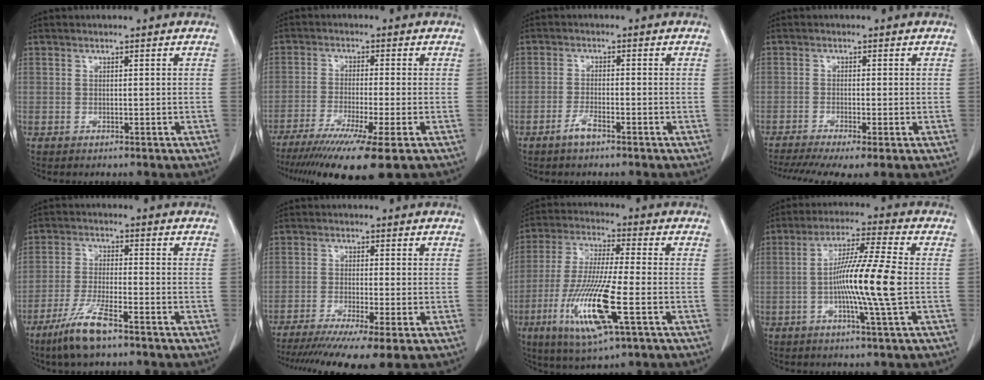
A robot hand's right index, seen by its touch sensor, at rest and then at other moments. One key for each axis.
{"total": 12.9, "fx": -8.9, "fy": -0.3, "fz": 9.4, "tx": -0.154, "ty": -0.040, "tz": -0.143}
{"total": 2.6, "fx": -1.8, "fy": 0.3, "fz": 1.7, "tx": -0.038, "ty": 0.000, "tz": -0.036}
{"total": 9.3, "fx": -6.3, "fy": 1.4, "fz": 6.6, "tx": -0.112, "ty": -0.014, "tz": -0.103}
{"total": 7.8, "fx": -5.4, "fy": 0.8, "fz": 5.6, "tx": -0.120, "ty": -0.017, "tz": -0.100}
{"total": 12.5, "fx": -8.8, "fy": 0.5, "fz": 8.8, "tx": -0.137, "ty": -0.026, "tz": -0.140}
{"total": 14.9, "fx": -5.0, "fy": 1.3, "fz": 14.0, "tx": -0.292, "ty": -0.026, "tz": -0.089}
{"total": 11.1, "fx": -1.6, "fy": -1.4, "fz": 10.9, "tx": -0.200, "ty": -0.006, "tz": -0.034}